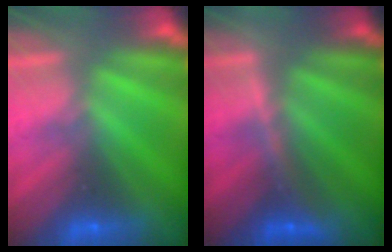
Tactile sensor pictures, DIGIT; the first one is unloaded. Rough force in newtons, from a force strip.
{"total": 3.0}